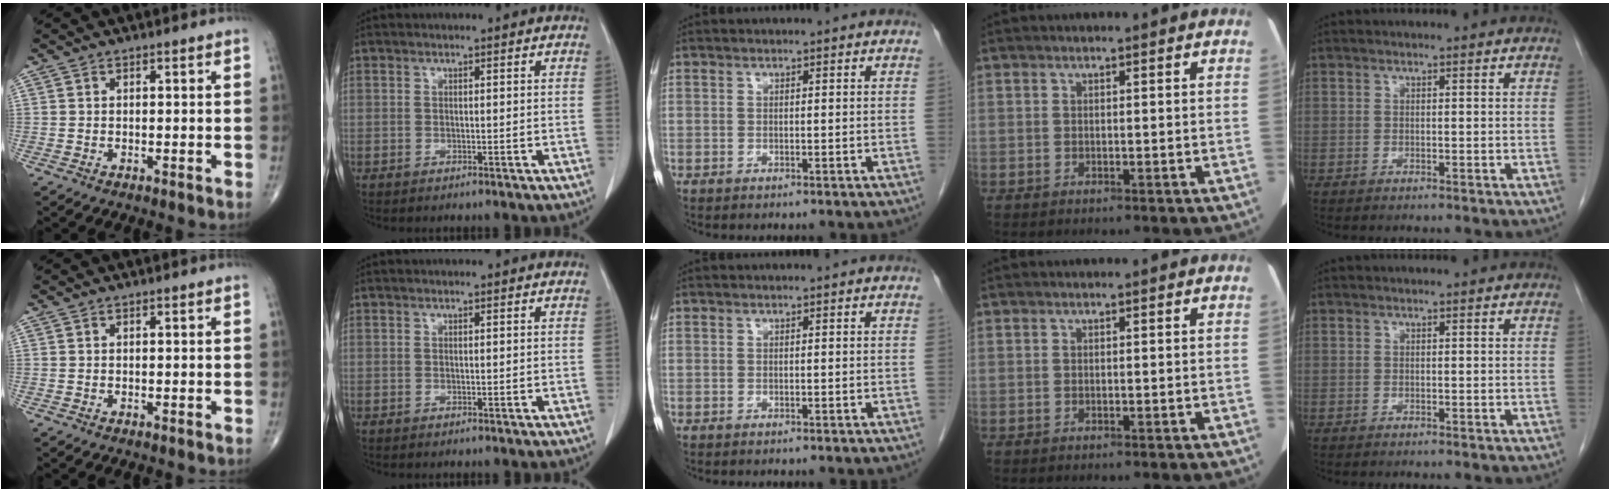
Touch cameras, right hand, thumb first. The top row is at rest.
{}